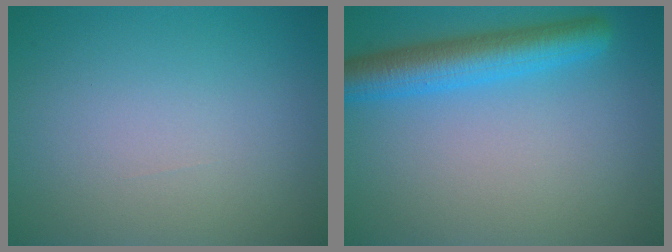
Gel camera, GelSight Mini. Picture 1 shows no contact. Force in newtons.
{"total": 5.2, "press": 5.2, "slide": 0.2}